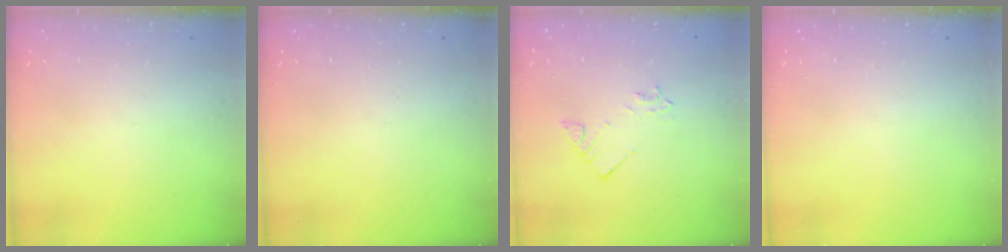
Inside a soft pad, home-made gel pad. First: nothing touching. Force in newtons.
{"total": 0.0}
{"total": 2.7, "press": 2.7, "slide": 0.3}
{"total": 0.0}